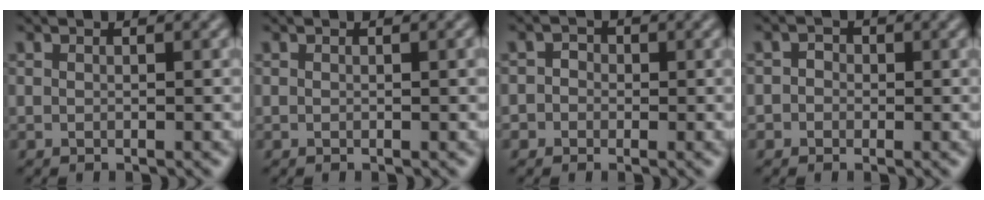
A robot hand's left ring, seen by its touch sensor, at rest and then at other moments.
{"total": 0.6, "force": [0.0, 0.1, 0.6], "torque": [-0.006, 0.000, 0.000]}
{"total": 2.2, "force": [-0.2, 2.1, 0.5], "torque": [0.017, 0.010, -0.026]}
{"total": 1.6, "force": [0.0, 1.6, 0.5], "torque": [0.016, 0.001, -0.016]}